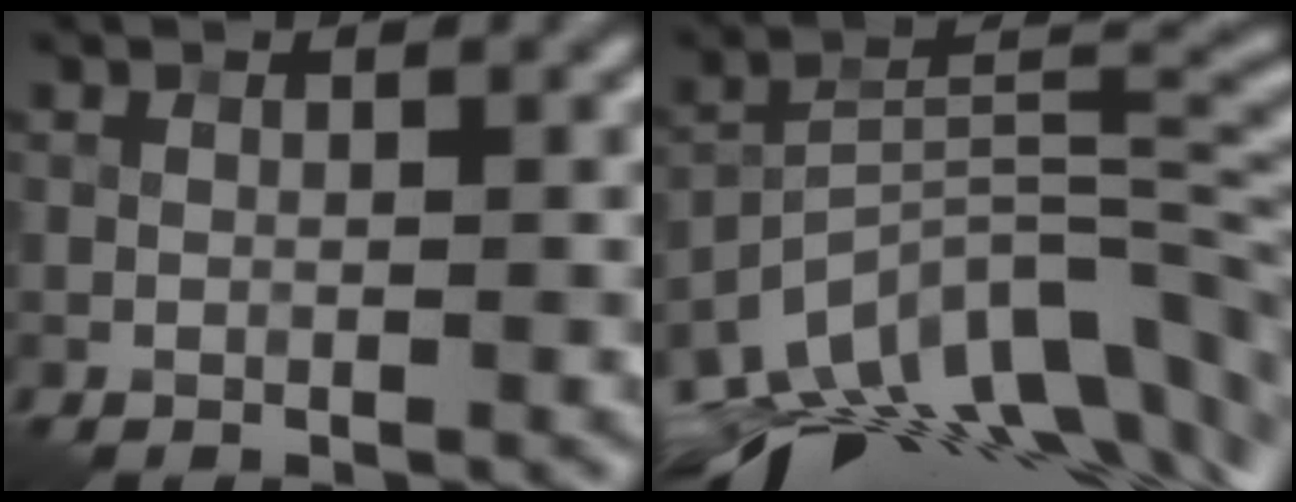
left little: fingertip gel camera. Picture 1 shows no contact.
{"total": 14.8, "force": [-10.3, 5.8, 8.9], "torque": [-0.178, -0.001, -0.164]}